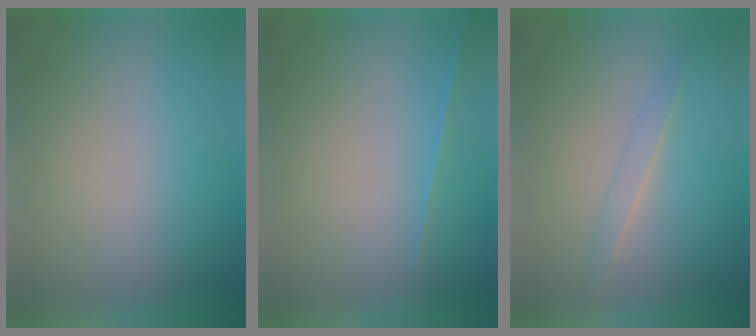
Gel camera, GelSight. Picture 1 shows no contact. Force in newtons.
{"total": 1.1}
{"total": 1.1}